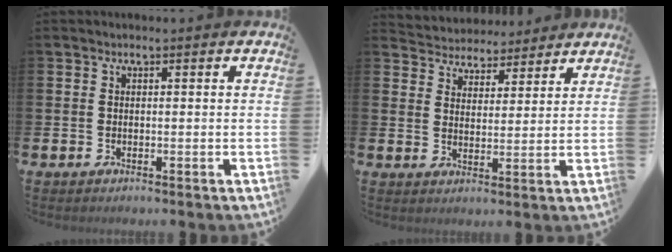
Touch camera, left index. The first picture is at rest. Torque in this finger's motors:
{"motor_torque": [1.07, -1.07, 0.40, 0.04]}